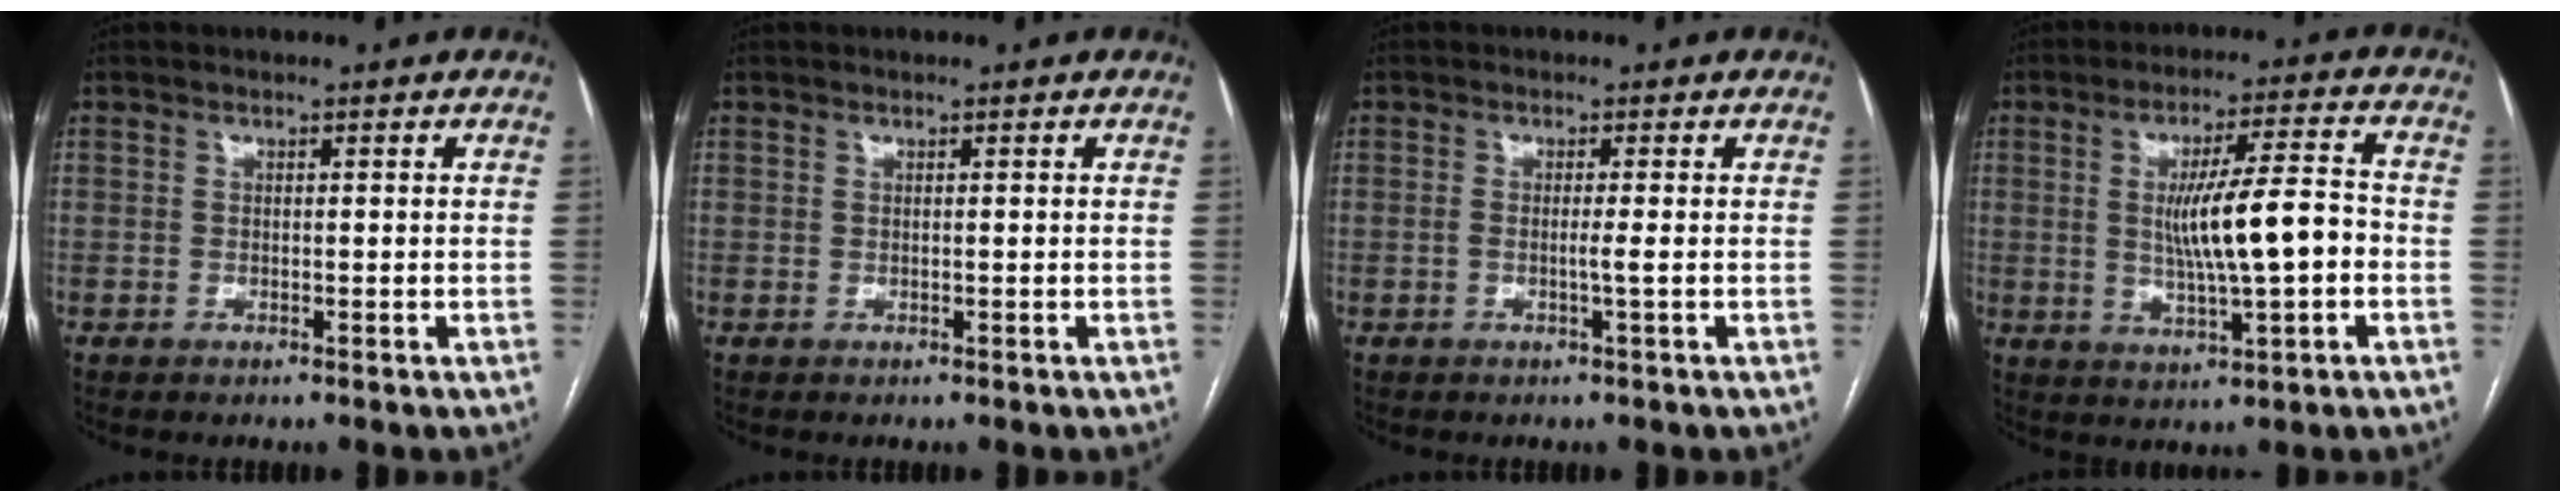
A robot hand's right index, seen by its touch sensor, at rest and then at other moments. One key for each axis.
{"total": 0.0}
{"total": 1.4, "fx": -0.4, "fy": -0.4, "fz": 1.3, "tx": -0.024, "ty": 0.000, "tz": -0.009}
{"total": 10.7, "fx": -0.7, "fy": 1.2, "fz": 10.6, "tx": -0.180, "ty": 0.008, "tz": -0.011}